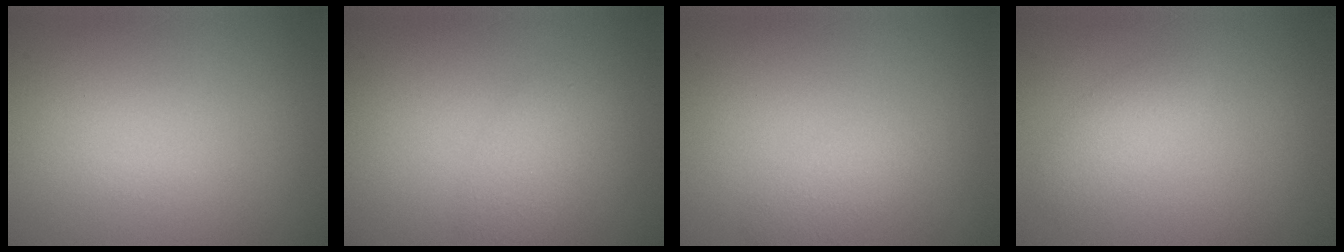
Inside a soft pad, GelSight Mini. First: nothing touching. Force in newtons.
{"total": 2.3, "press": 2.3, "slide": 0.1}
{"total": 1.8, "press": 1.8, "slide": 0.2}
{"total": 1.6, "press": 1.6, "slide": 0.0}